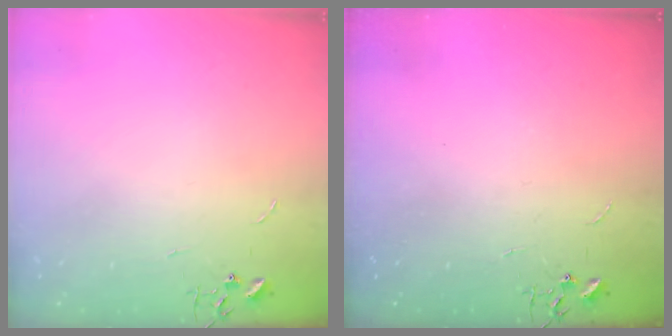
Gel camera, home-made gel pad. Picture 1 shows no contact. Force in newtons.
{"total": 0.0}